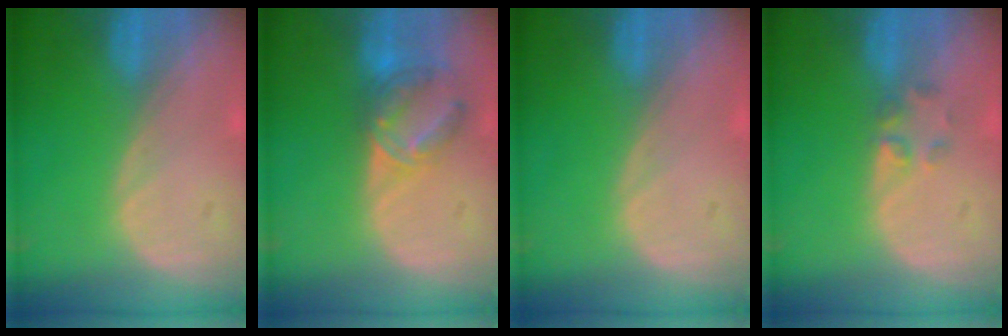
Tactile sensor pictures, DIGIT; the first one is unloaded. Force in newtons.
{"total": 7.1, "press": 6.2, "slide": 3.6}
{"total": 0.0}
{"total": 2.0, "press": 1.9, "slide": 0.8}